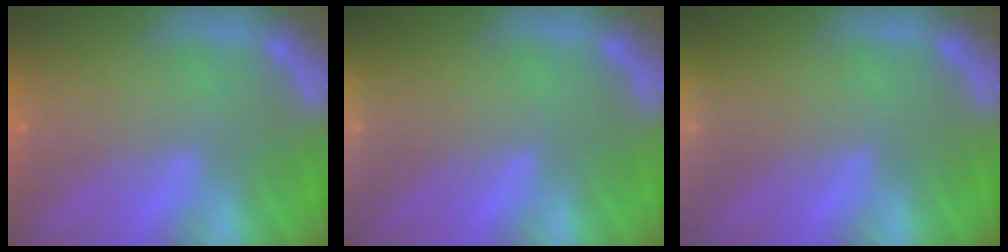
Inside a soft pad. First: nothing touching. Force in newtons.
{"total": 4.5}
{"total": 5.5}